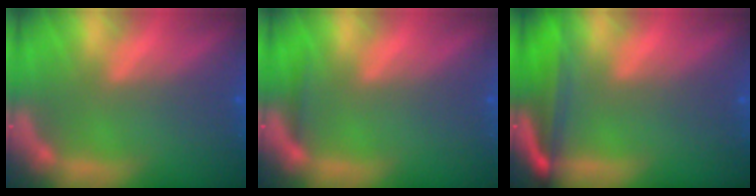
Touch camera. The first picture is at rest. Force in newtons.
{"total": 0.9}
{"total": 6.0}